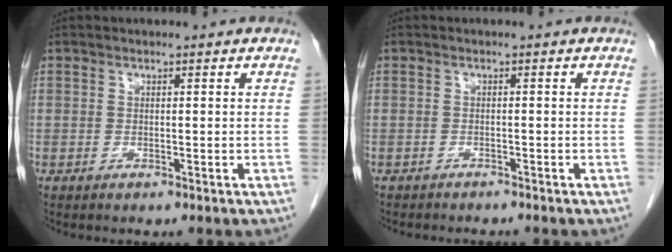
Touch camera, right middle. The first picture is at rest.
{"total": 2.9, "force": [-2.7, 0.7, 0.8], "torque": [-0.011, -0.004, -0.035]}